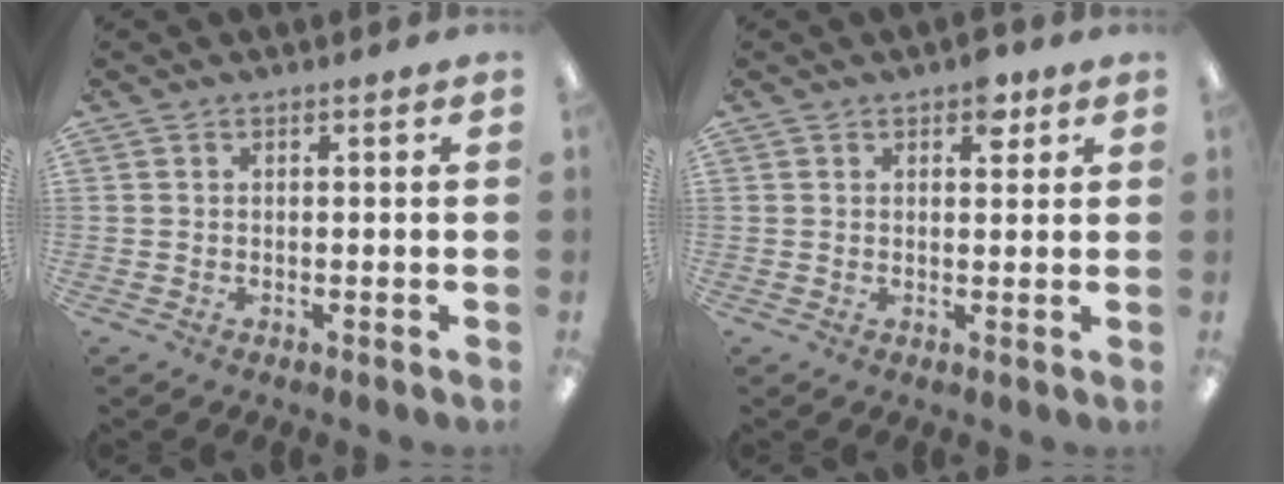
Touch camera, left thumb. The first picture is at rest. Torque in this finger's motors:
{"motor_torque": [0.34, 0.11, 0.32, -0.41, 0.00]}